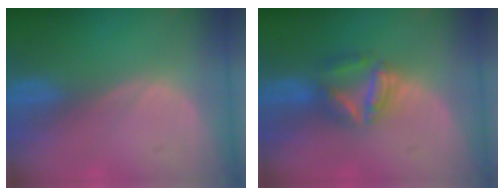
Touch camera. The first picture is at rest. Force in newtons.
{"total": 6.0, "press": 5.9, "slide": 1.0}